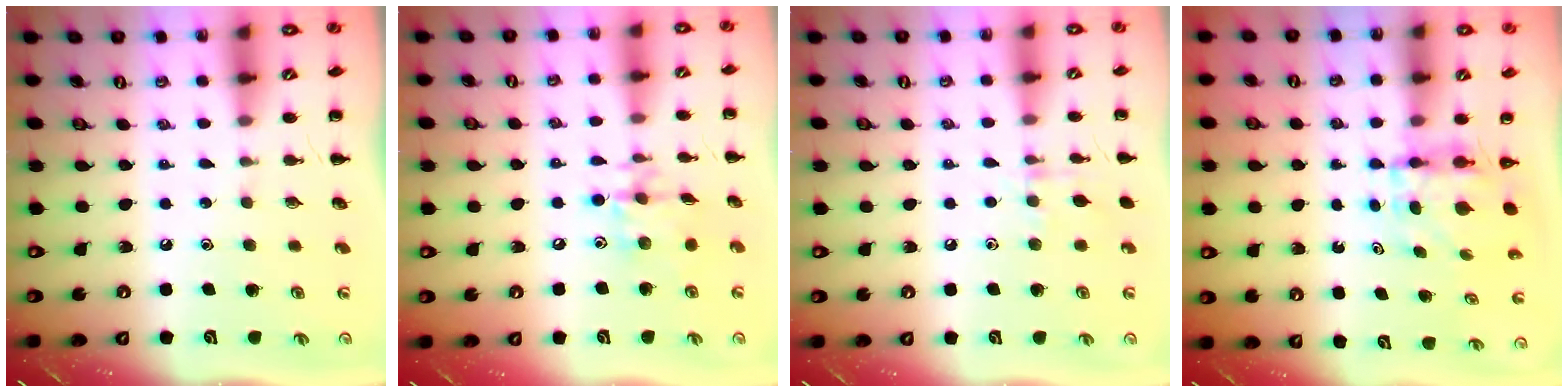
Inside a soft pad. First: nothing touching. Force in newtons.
{"total": 9.7, "press": 9.6, "slide": 0.9}
{"total": 7.6, "press": 7.5, "slide": 1.4}
{"total": 3.9, "press": 3.8, "slide": 0.3}